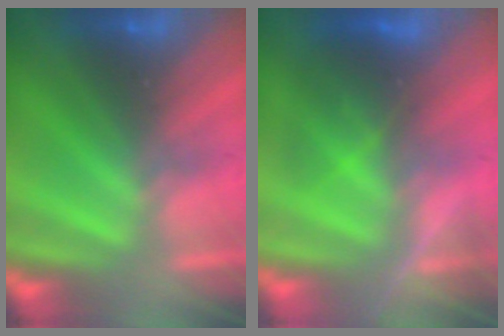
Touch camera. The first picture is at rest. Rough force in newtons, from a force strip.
{"total": 4.4}